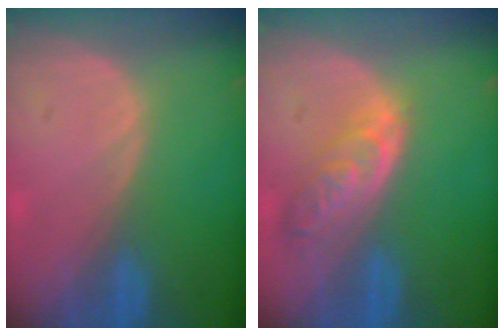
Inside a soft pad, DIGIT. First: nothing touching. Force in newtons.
{"total": 6.0, "press": 5.4, "slide": 2.7}